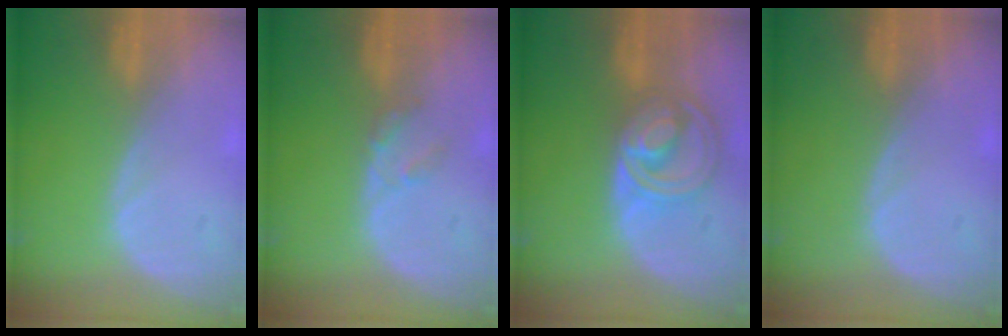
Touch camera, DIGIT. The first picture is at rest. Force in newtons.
{"total": 2.2, "press": 2.1, "slide": 0.4}
{"total": 8.6, "press": 7.3, "slide": 4.6}
{"total": 0.6, "press": 0.0, "slide": 0.6}